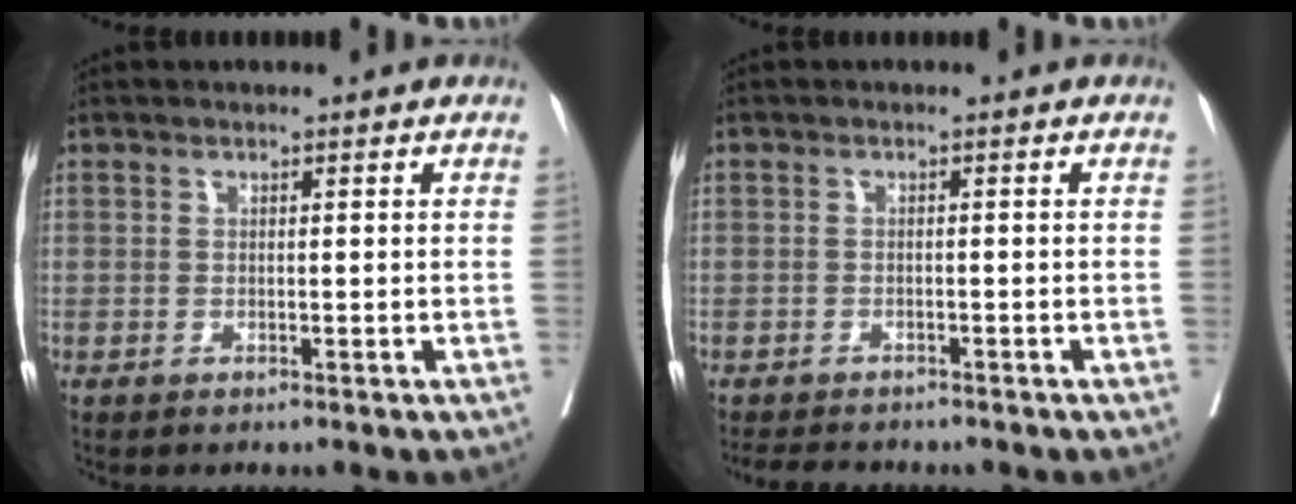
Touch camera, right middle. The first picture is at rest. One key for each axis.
{"total": 5.2, "fx": -4.6, "fy": 1.7, "fz": 1.7, "tx": -0.021, "ty": -0.006, "tz": -0.068}